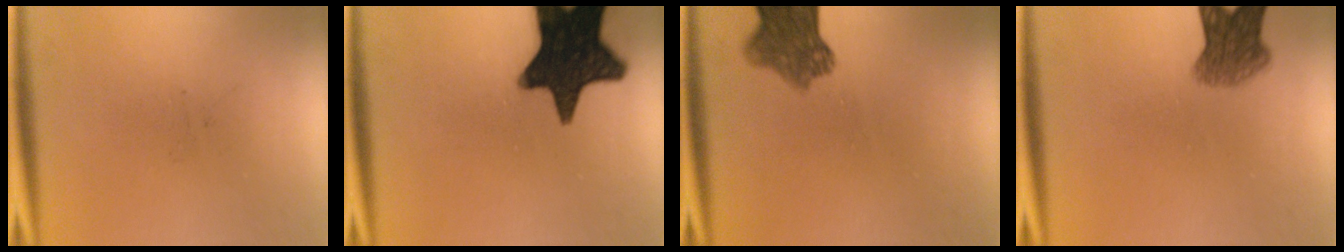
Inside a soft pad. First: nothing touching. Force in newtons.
{"total": 17.5}
{"total": 7.3}
{"total": 5.6}